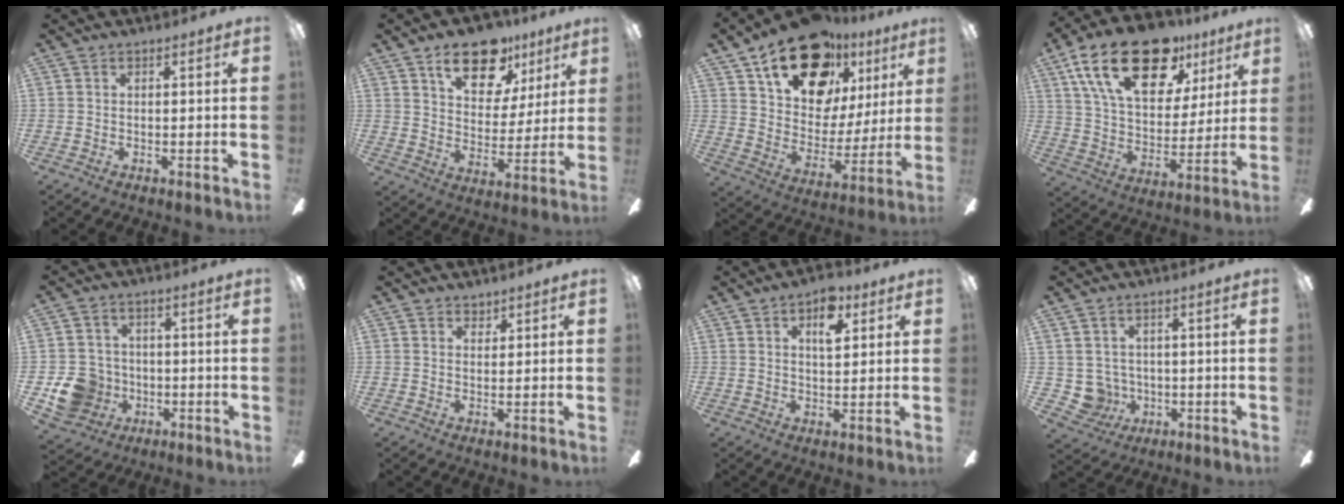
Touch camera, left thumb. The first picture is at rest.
{"total": 16.1, "force": [10.4, 8.7, 8.5], "torque": [-0.120, -0.047, 0.180]}
{"total": 22.9, "force": [14.5, 13.2, 11.8], "torque": [-0.189, -0.080, 0.258]}
{"total": 25.0, "force": [14.6, 12.6, 15.9], "torque": [-0.263, -0.064, 0.253]}
{"total": 9.8, "force": [-3.0, 8.8, 2.8], "torque": [-0.077, 0.031, -0.047]}
{"total": 1.9, "force": [1.7, 0.9, 0.0], "torque": [0.007, -0.006, 0.031]}
{"total": 7.8, "force": [4.0, 3.9, 5.5], "torque": [-0.067, -0.010, 0.062]}
{"total": 5.5, "force": [0.6, 5.4, 1.0], "torque": [-0.049, -0.008, 0.015]}